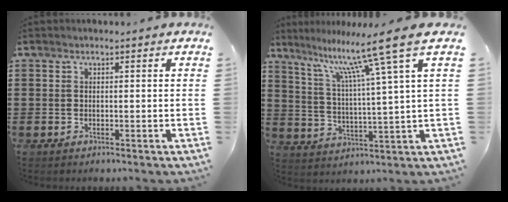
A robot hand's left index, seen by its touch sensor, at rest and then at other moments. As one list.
[{"total": 11.8, "force": [7.9, -0.9, 8.6], "torque": [-0.175, -0.039, 0.118]}]